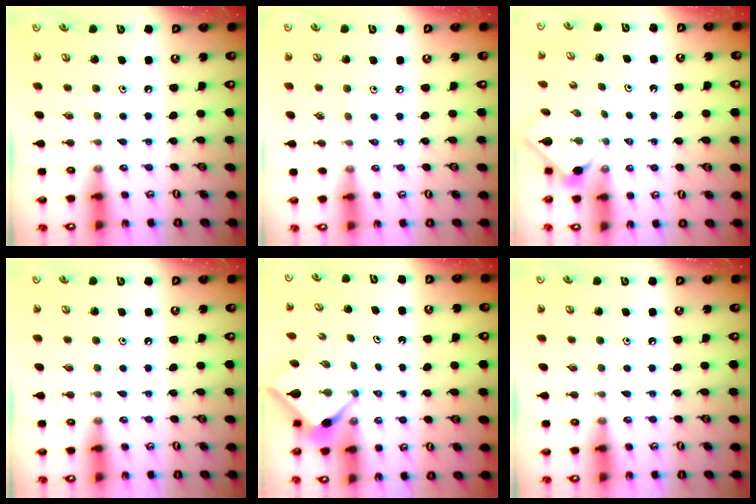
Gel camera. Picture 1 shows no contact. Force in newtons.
{"total": 2.2, "press": 2.1, "slide": 0.5}
{"total": 2.7, "press": 2.6, "slide": 0.4}
{"total": 0.0}
{"total": 3.8, "press": 3.8, "slide": 0.3}
{"total": 0.0}